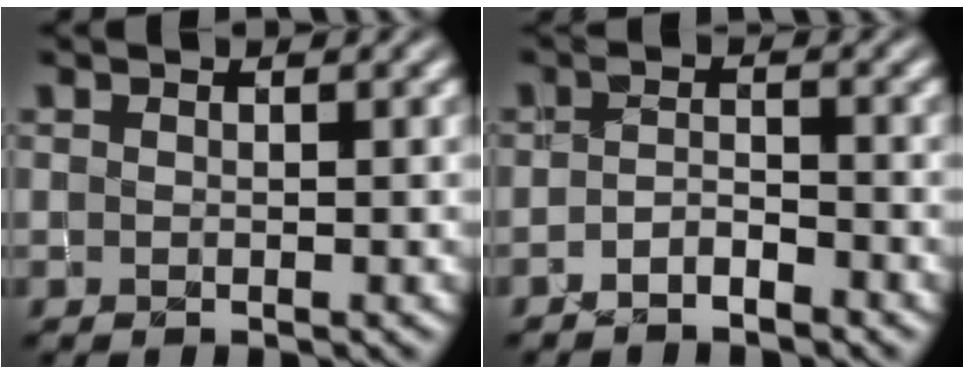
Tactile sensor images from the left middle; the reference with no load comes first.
{"total": 1.7, "force": [-1.5, 0.3, 0.7], "torque": [-0.014, 0.002, -0.032]}